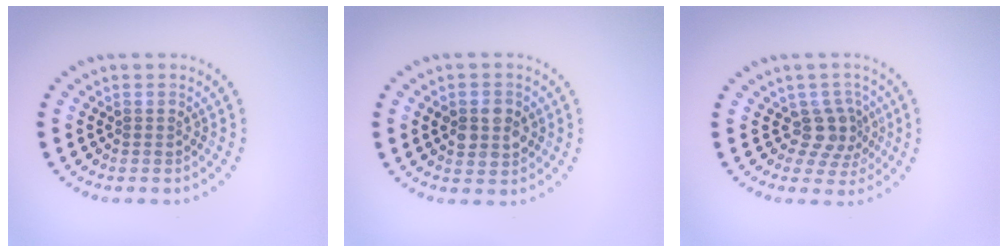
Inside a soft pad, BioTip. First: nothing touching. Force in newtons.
{"total": 3.0, "press": 3.0, "slide": 0.1}
{"total": 2.9, "press": 2.2, "slide": 1.8}